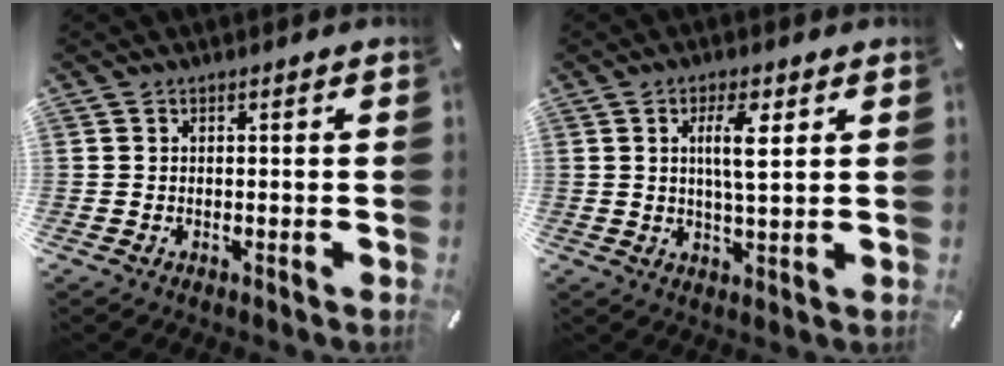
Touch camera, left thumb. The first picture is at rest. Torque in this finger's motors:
{"motor_torque": [0.37, -0.04, 0.29, 0.22, 0.19]}